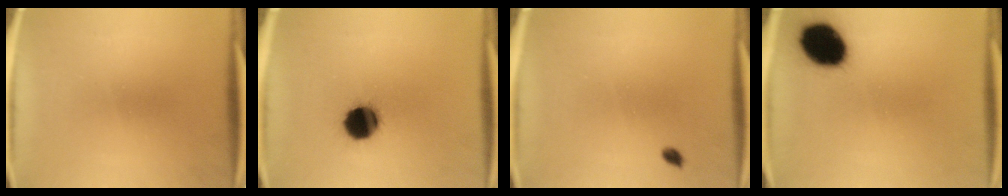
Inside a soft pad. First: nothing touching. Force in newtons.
{"total": 11.2}
{"total": 1.0}
{"total": 14.5}